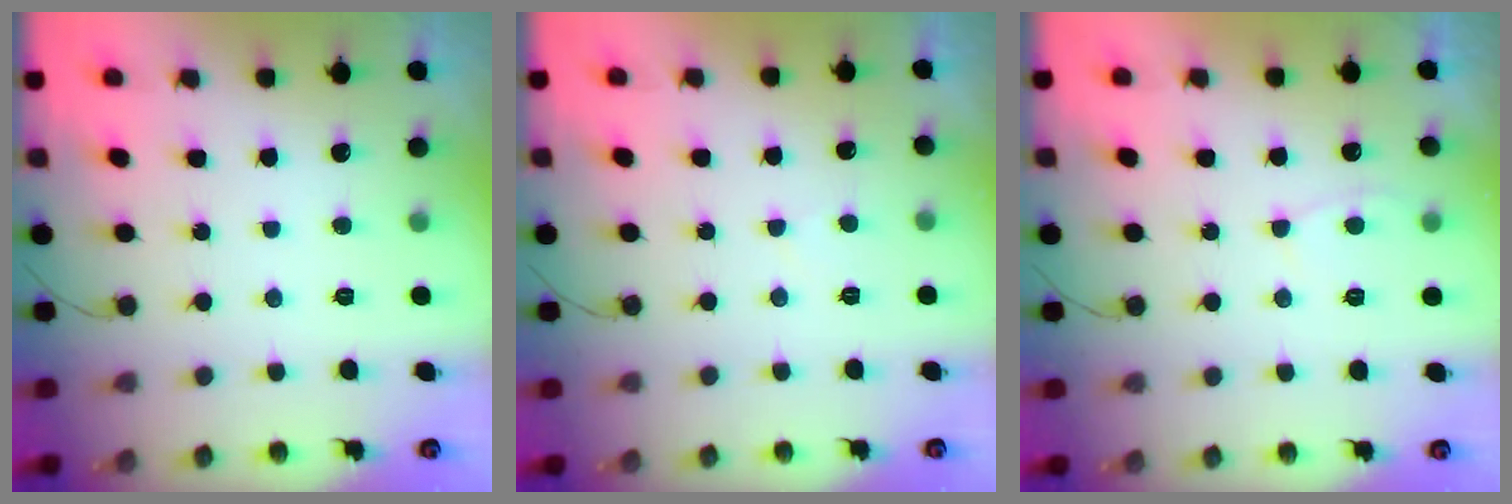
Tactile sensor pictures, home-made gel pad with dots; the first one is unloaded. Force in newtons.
{"total": 1.7, "press": 1.6, "slide": 0.4}
{"total": 3.6, "press": 3.5, "slide": 0.4}